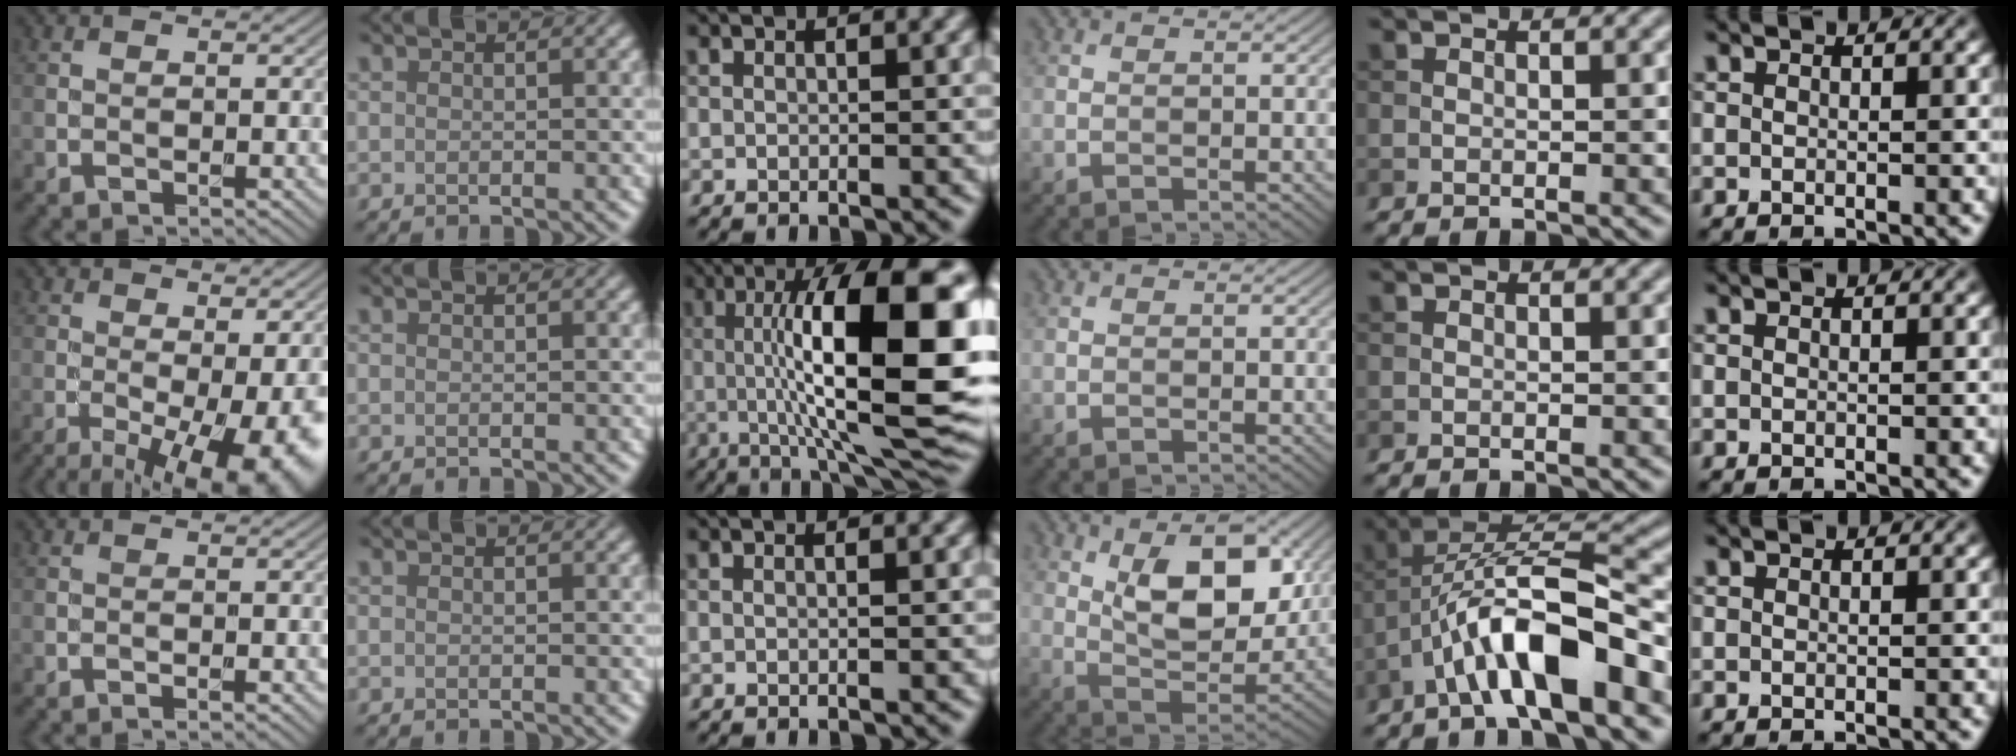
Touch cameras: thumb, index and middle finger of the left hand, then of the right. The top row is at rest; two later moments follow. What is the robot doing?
{"motion": "unscrew", "object": "dispenser bottle"}